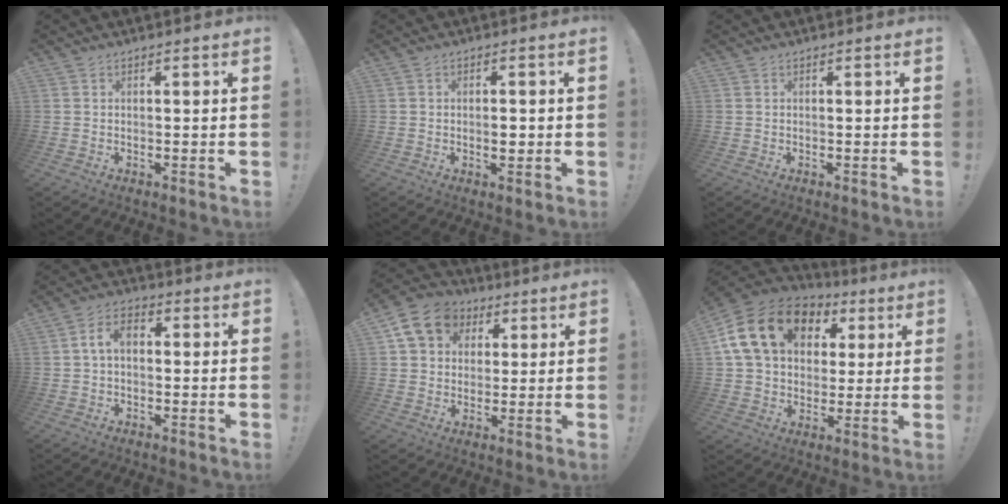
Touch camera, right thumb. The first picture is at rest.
{"total": 2.5, "force": [-0.4, 1.3, 2.1], "torque": [-0.012, -0.005, -0.012]}
{"total": 0.0}
{"total": 5.6, "force": [0.0, 3.3, 4.5], "torque": [-0.098, 0.011, -0.002]}
{"total": 12.2, "force": [4.6, 10.1, 5.0], "torque": [-0.068, -0.014, 0.093]}
{"total": 20.7, "force": [7.2, 14.9, 12.5], "torque": [-0.207, -0.009, 0.142]}